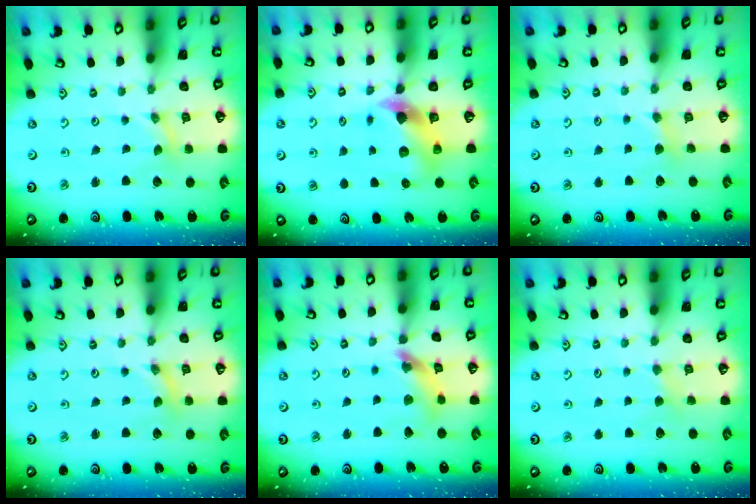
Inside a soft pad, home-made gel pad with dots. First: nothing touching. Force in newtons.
{"total": 8.2, "press": 8.1, "slide": 0.8}
{"total": 2.3, "press": 2.3, "slide": 0.4}
{"total": 0.0}
{"total": 10.6, "press": 10.5, "slide": 1.3}
{"total": 2.8, "press": 2.7, "slide": 0.5}